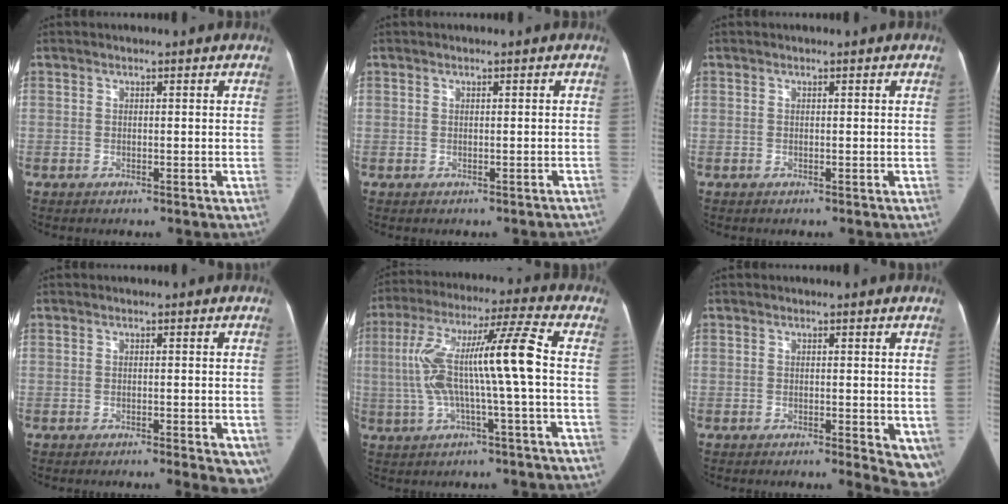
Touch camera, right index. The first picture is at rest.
{"total": 1.4, "force": [-0.9, 1.1, 0.0], "torque": [0.007, 0.015, -0.009]}
{"total": 0.0}
{"total": 6.8, "force": [-4.2, 1.7, 5.0], "torque": [-0.043, -0.007, -0.058]}
{"total": 13.4, "force": [-0.5, -0.1, 13.4], "torque": [-0.257, 0.032, -0.013]}
{"total": 5.9, "force": [-2.4, 2.2, 4.9], "torque": [-0.045, -0.011, -0.035]}